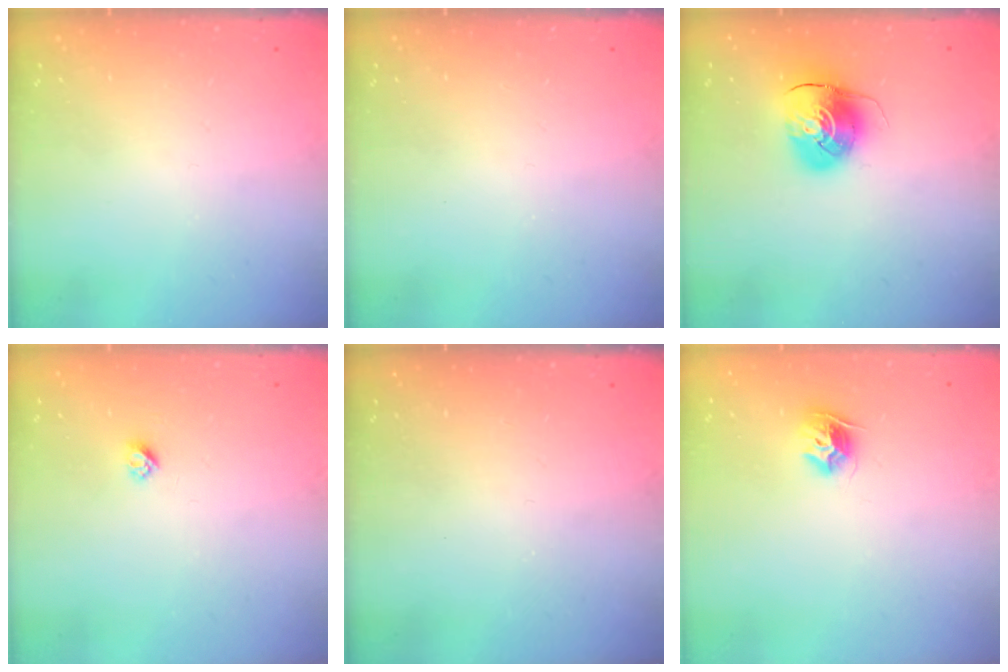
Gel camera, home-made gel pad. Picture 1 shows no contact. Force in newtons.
{"total": 0.0}
{"total": 9.1, "press": 9.0, "slide": 0.8}
{"total": 2.7, "press": 2.6, "slide": 0.3}
{"total": 0.0}
{"total": 8.7, "press": 8.6, "slide": 0.4}